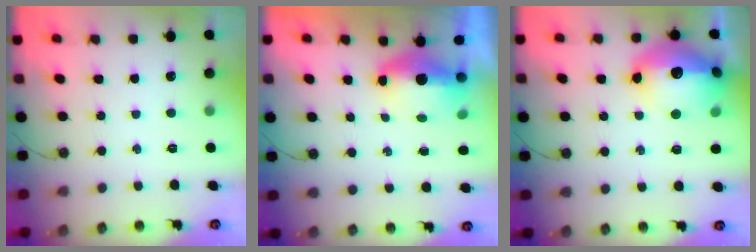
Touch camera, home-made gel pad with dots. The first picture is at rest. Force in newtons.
{"total": 6.5, "press": 6.3, "slide": 1.4}
{"total": 20.8, "press": 20.8, "slide": 1.7}